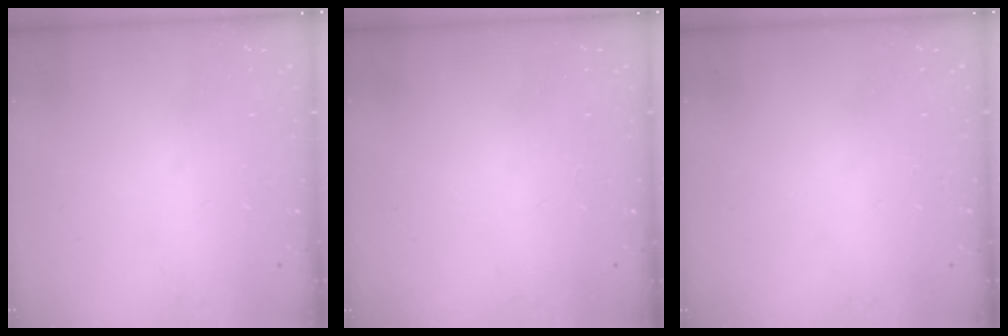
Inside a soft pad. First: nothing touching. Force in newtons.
{"total": 0.0}
{"total": 12.2, "press": 2.2, "slide": 12.0}